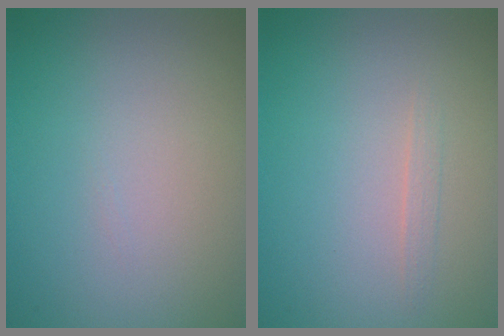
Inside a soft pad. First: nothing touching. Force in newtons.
{"total": 0.7, "press": 0.7, "slide": 0.1}